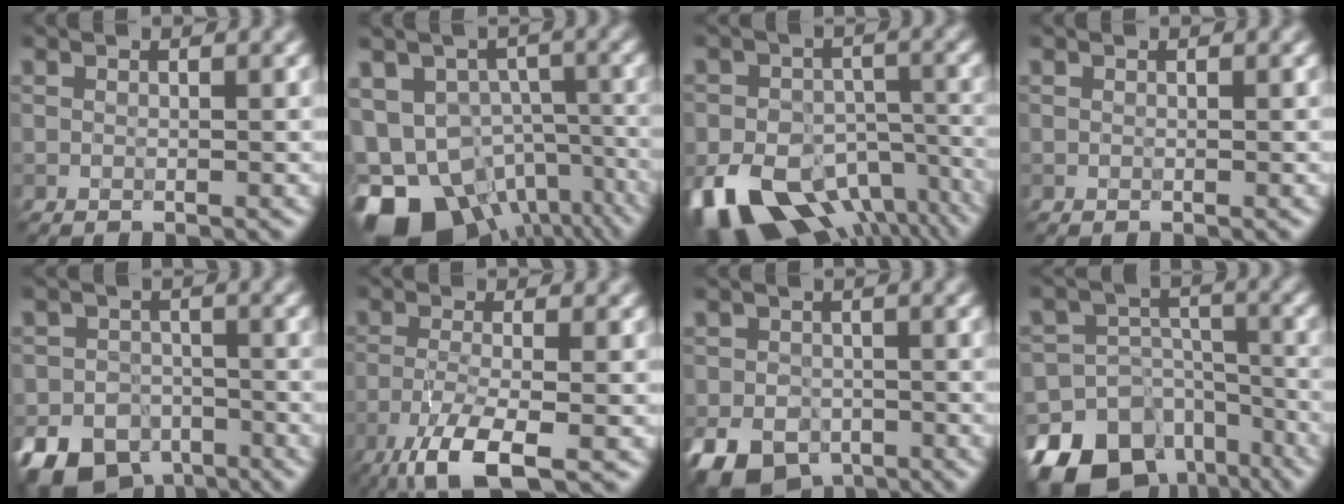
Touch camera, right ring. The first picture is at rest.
{"total": 14.8, "force": [-8.2, 9.9, 7.3], "torque": [-0.135, -0.039, -0.099]}
{"total": 15.3, "force": [-8.6, 10.0, 7.8], "torque": [-0.138, -0.039, -0.108]}
{"total": 0.0}
{"total": 9.4, "force": [-6.4, 6.2, 3.0], "torque": [-0.045, -0.024, -0.105]}
{"total": 6.4, "force": [-3.8, 1.5, 4.9], "torque": [-0.089, -0.005, -0.083]}
{"total": 5.7, "force": [-3.1, 4.0, 2.6], "torque": [-0.048, -0.013, -0.056]}
{"total": 17.7, "force": [-12.1, 11.9, 5.2], "torque": [-0.100, -0.059, -0.189]}